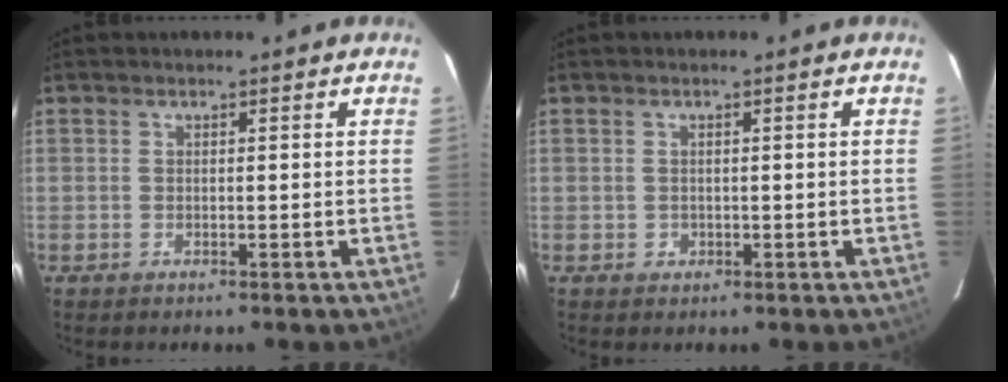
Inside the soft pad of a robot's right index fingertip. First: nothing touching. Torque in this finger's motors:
{"motor_torque": [0.05, -0.03, -0.03, -0.03]}